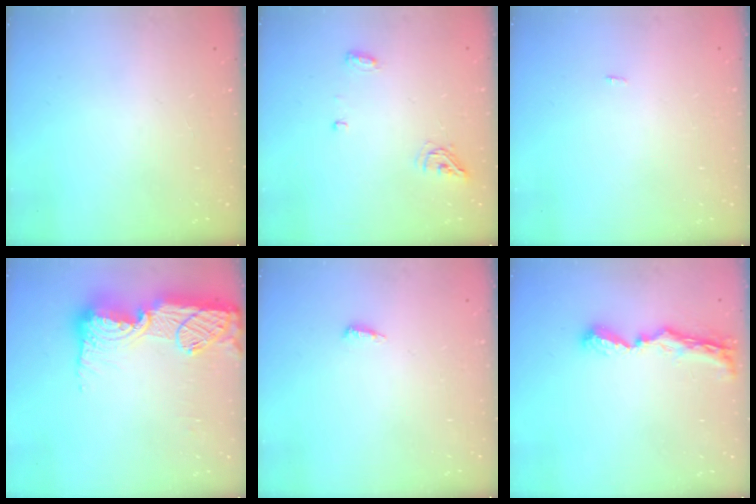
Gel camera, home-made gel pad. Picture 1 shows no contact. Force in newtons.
{"total": 5.8, "press": 5.7, "slide": 0.9}
{"total": 6.1, "press": 1.7, "slide": 5.9}
{"total": 21.2, "press": 21.2, "slide": 1.2}
{"total": 4.6, "press": 4.5, "slide": 0.9}
{"total": 8.6, "press": 8.5, "slide": 0.8}